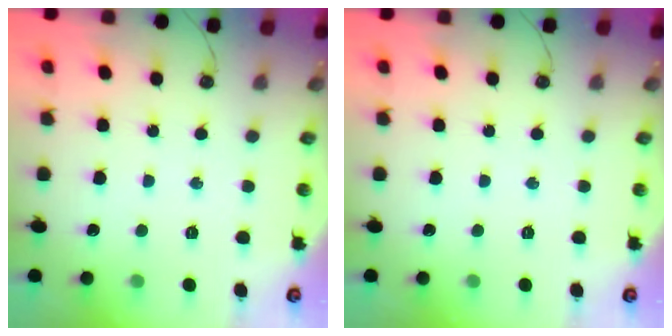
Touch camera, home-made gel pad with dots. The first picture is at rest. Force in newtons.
{"total": 0.0}